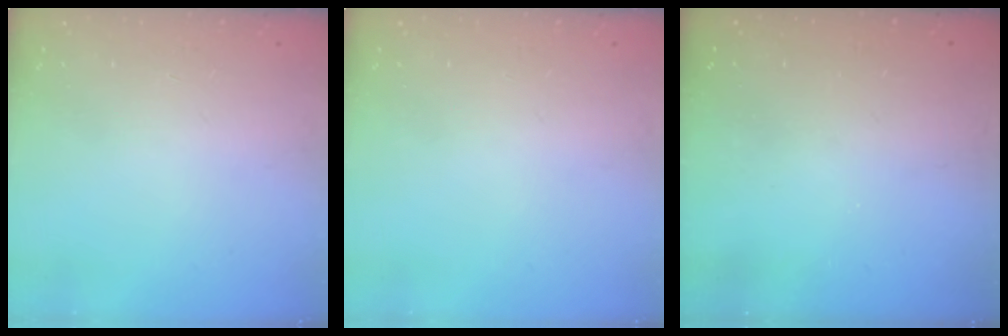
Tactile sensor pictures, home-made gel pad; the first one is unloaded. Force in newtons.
{"total": 0.0}
{"total": 3.2, "press": 3.2, "slide": 0.1}